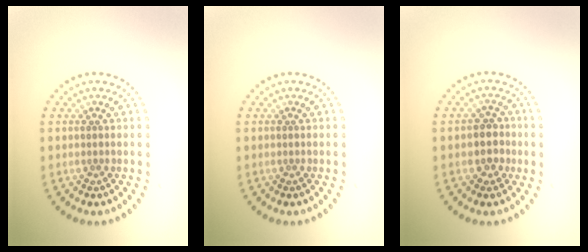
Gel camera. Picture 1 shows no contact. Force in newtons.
{"total": 0.0}
{"total": 2.5, "press": 2.3, "slide": 0.9}